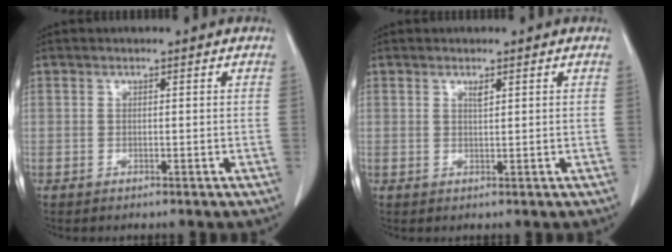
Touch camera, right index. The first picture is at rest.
{"total": 1.0, "force": [0.7, 0.1, 0.7], "torque": [-0.015, -0.004, 0.011]}